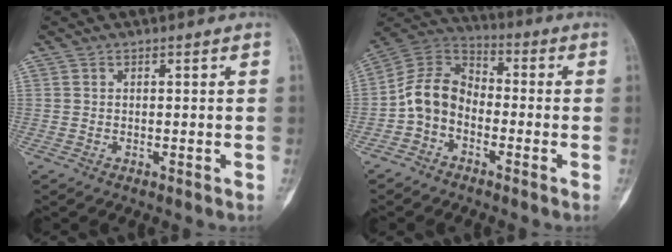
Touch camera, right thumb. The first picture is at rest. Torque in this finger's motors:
{"motor_torque": [0.06, 0.06, 0.62, -0.62, 0.08]}